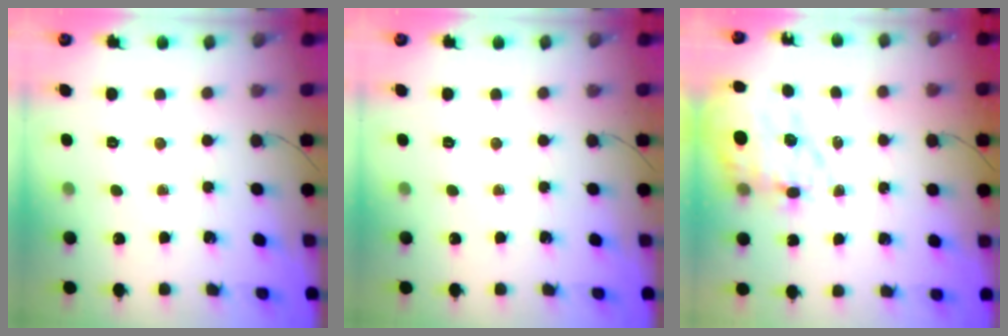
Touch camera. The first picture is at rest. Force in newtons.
{"total": 0.0}
{"total": 10.2, "press": 9.5, "slide": 3.8}